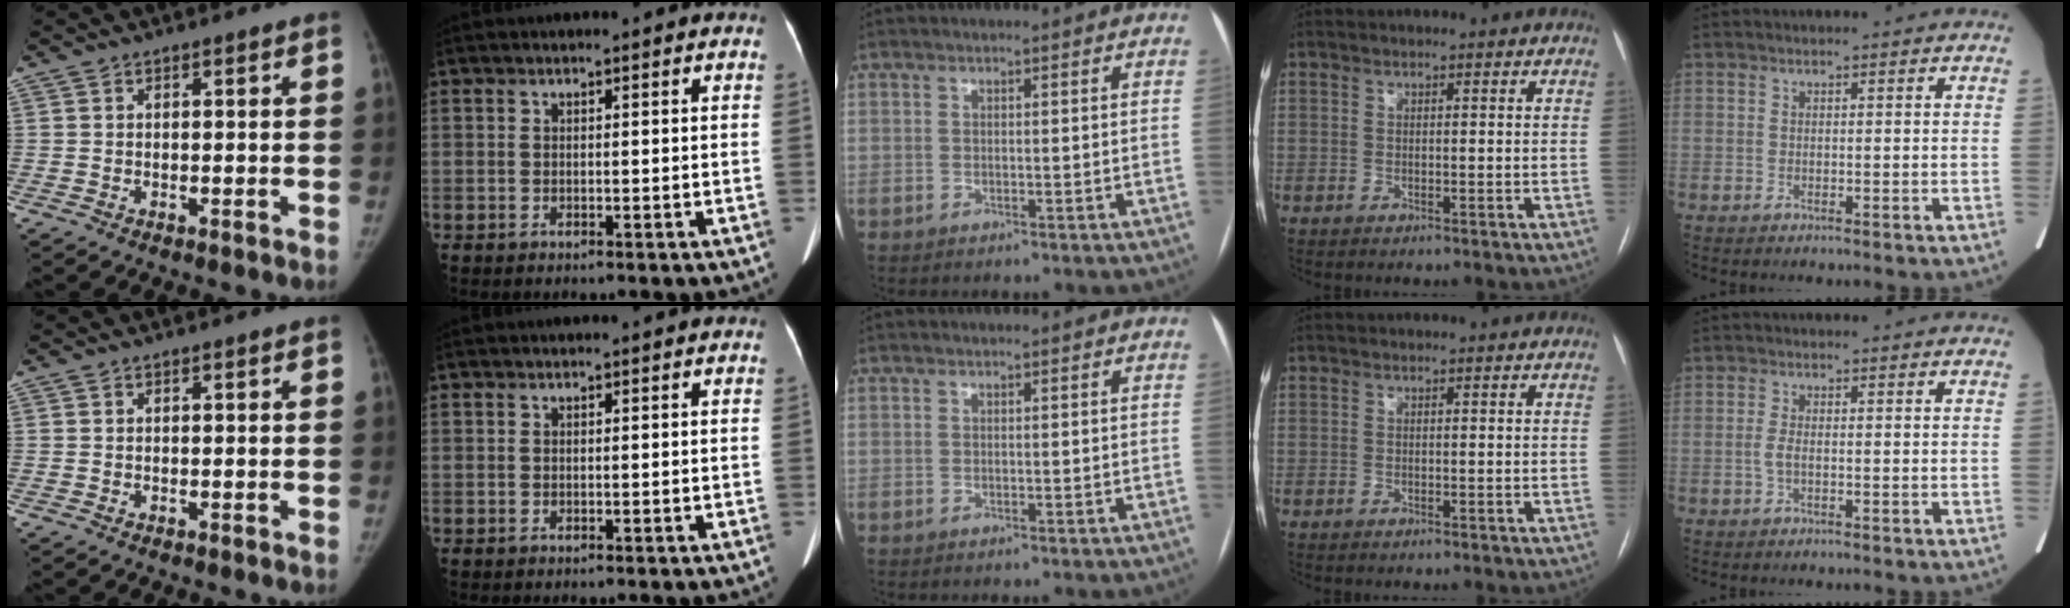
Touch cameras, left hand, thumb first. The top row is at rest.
{"little": {"total": 1.5, "force": [-0.4, 0.4, 1.4], "torque": [-0.035, -0.001, -0.011]}}